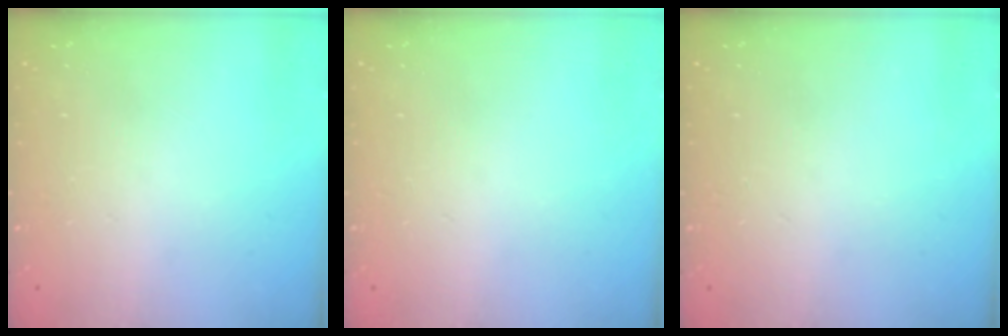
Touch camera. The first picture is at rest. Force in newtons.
{"total": 0.0}
{"total": 0.0}